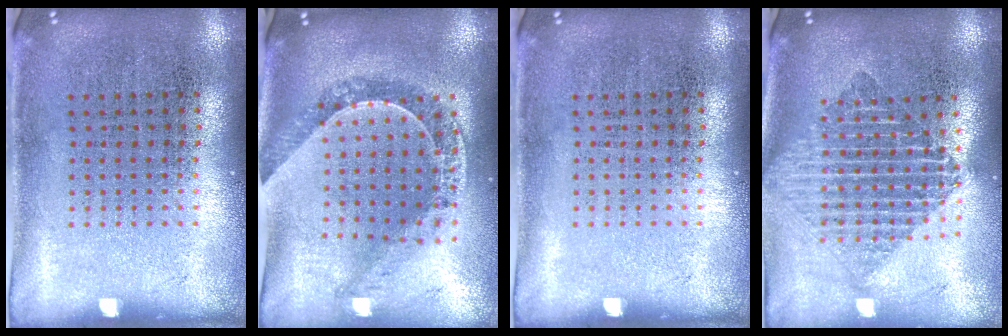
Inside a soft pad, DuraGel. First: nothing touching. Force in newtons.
{"total": 1.1, "press": 1.1, "slide": 0.2}
{"total": 0.0}
{"total": 1.9, "press": 1.6, "slide": 1.0}